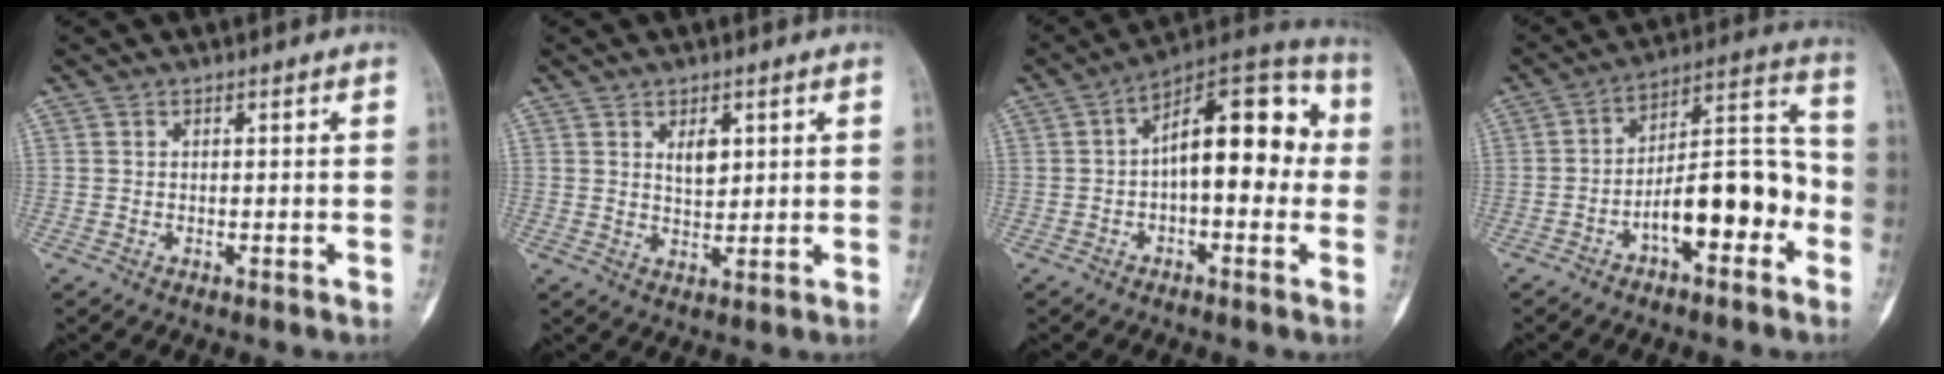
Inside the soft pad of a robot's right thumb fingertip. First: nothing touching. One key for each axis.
{"total": 4.0, "fx": 1.6, "fy": 2.2, "fz": 2.9, "tx": -0.037, "ty": -0.013, "tz": 0.030}
{"total": 16.5, "fx": 0.8, "fy": 8.0, "fz": 14.4, "tx": -0.174, "ty": 0.043, "tz": 0.002}
{"total": 14.8, "fx": -5.4, "fy": 6.2, "fz": 12.3, "tx": -0.172, "ty": 0.063, "tz": -0.083}